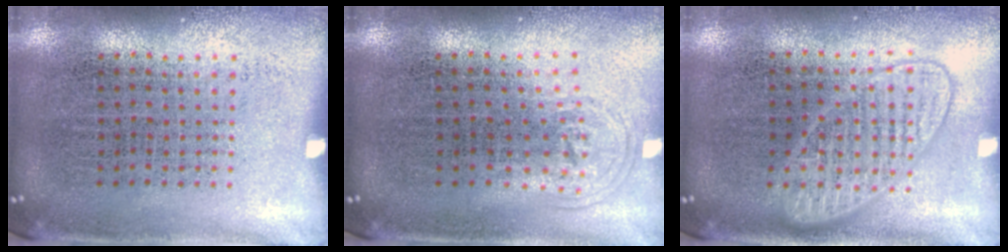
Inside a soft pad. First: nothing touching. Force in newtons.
{"total": 0.8, "press": 0.6, "slide": 0.6}
{"total": 2.8, "press": 2.7, "slide": 0.4}